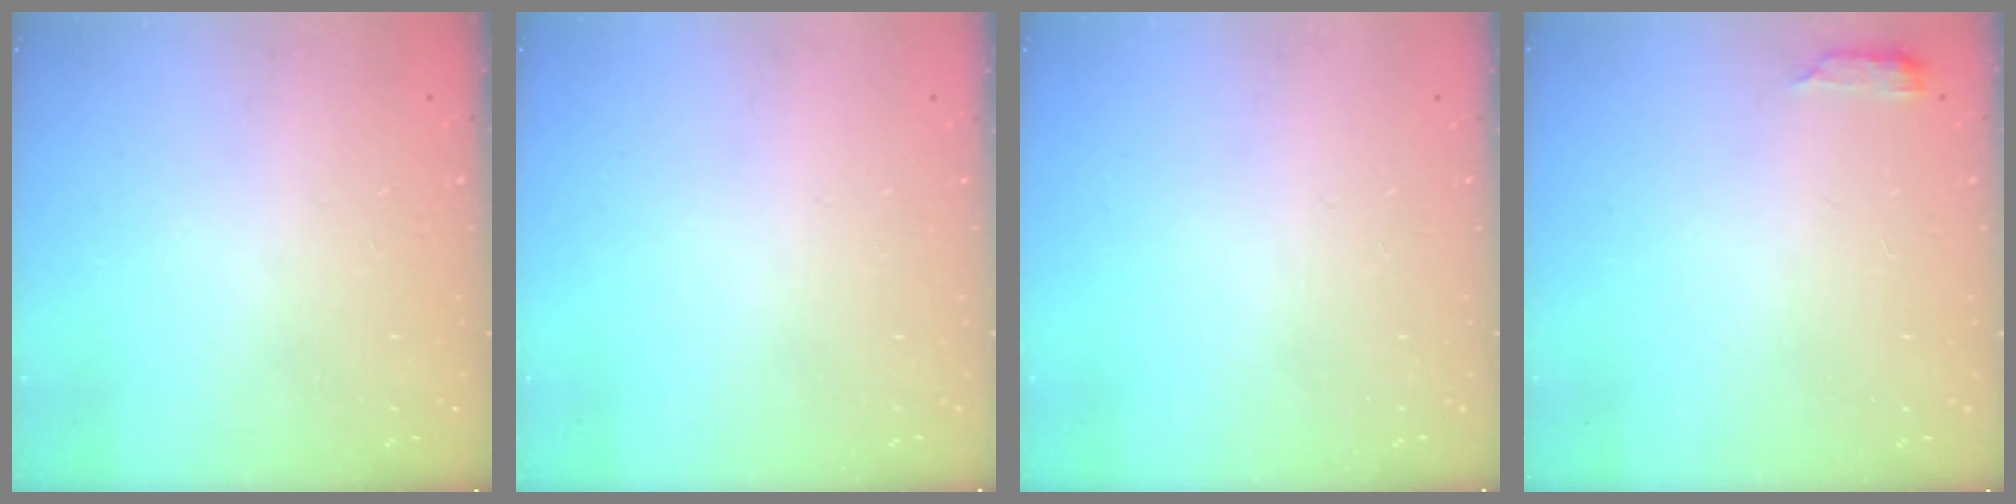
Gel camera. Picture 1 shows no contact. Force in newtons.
{"total": 0.0}
{"total": 0.0}
{"total": 2.9, "press": 2.9, "slide": 0.5}